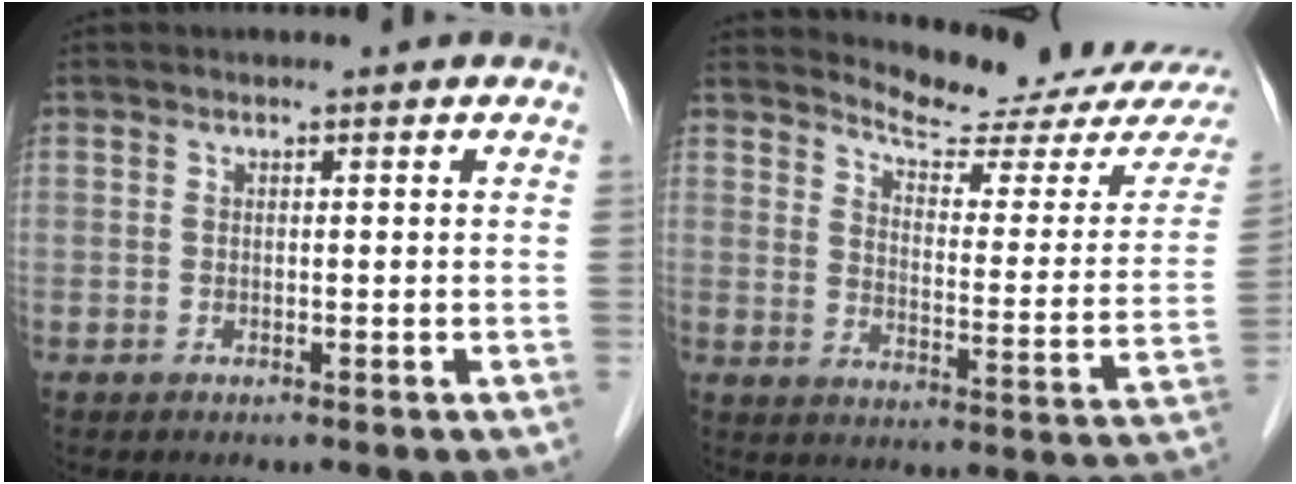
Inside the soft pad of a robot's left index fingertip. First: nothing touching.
{"total": 15.2, "force": [14.7, 1.2, 3.6], "torque": [-0.045, -0.084, 0.175]}